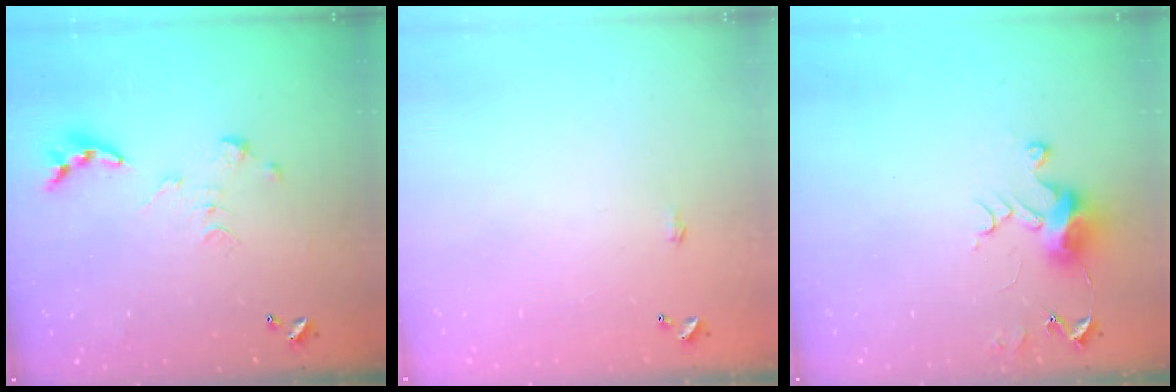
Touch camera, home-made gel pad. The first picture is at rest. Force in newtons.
{"total": 0.6, "press": 0.6, "slide": 0.2}
{"total": 7.7, "press": 7.7, "slide": 0.4}